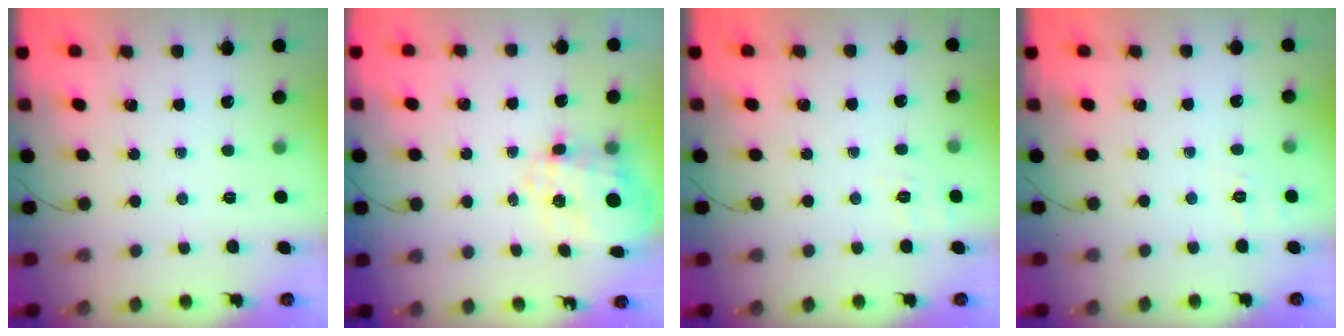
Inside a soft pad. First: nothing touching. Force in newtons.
{"total": 9.3, "press": 9.3, "slide": 1.1}
{"total": 1.9, "press": 0.4, "slide": 1.9}
{"total": 1.9, "press": 0.5, "slide": 1.8}